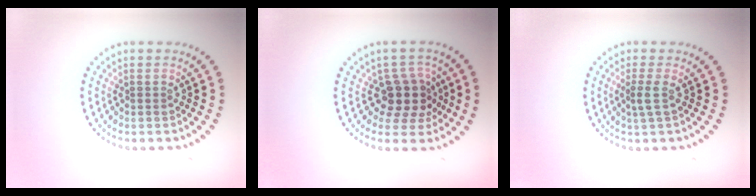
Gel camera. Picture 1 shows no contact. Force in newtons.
{"total": 3.5, "press": 2.9, "slide": 2.0}
{"total": 1.4, "press": 1.1, "slide": 0.9}